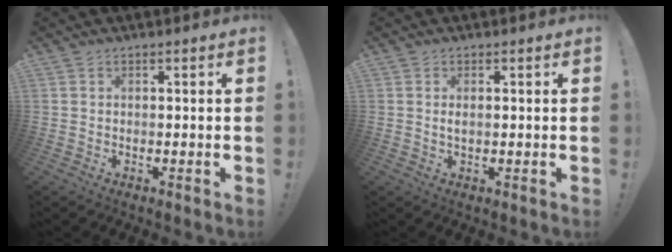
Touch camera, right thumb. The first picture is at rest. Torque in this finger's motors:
{"motor_torque": [-0.04, -0.13, 0.10, 0.10, 0.07]}